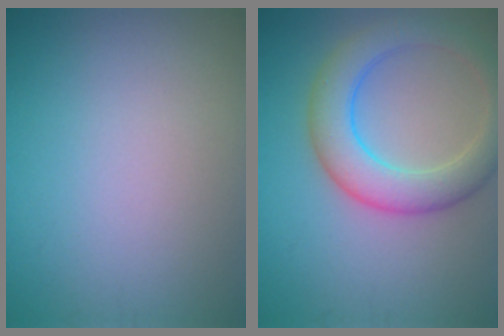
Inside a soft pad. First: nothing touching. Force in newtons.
{"total": 5.9, "press": 5.8, "slide": 0.3}